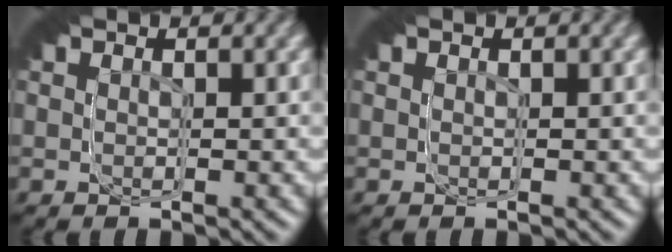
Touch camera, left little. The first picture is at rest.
{"total": 0.0}